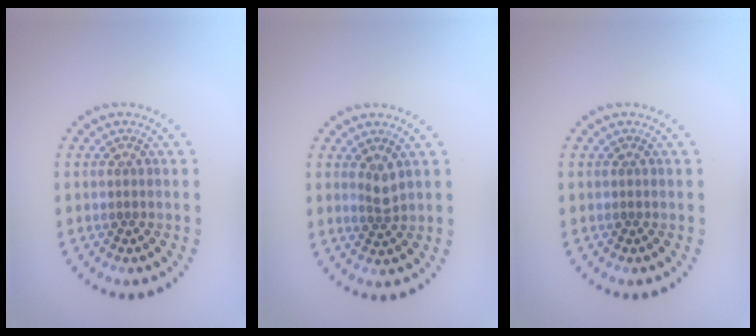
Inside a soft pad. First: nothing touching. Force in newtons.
{"total": 1.6, "press": 1.3, "slide": 0.9}
{"total": 0.0}